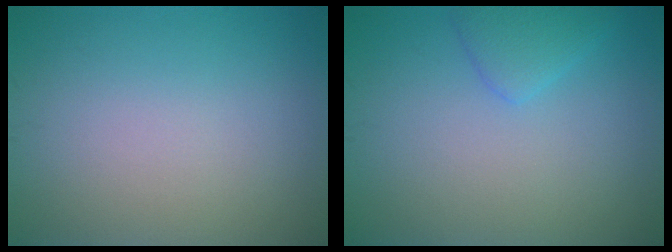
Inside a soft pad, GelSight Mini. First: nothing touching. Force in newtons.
{"total": 1.9, "press": 1.9, "slide": 0.2}